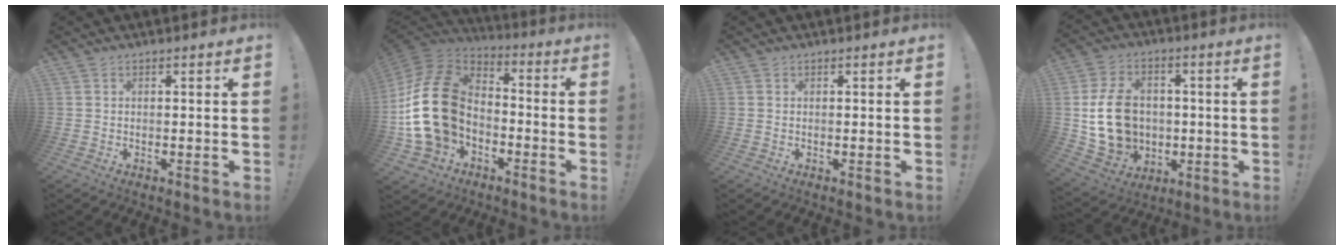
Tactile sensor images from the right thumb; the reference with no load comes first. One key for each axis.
{"total": 22.3, "fx": -2.0, "fy": 15.9, "fz": 15.5, "tx": -0.310, "ty": 0.023, "tz": -0.026}
{"total": 0.0}
{"total": 15.6, "fx": -0.1, "fy": 12.5, "fz": 9.3, "tx": -0.167, "ty": 0.003, "tz": 0.006}